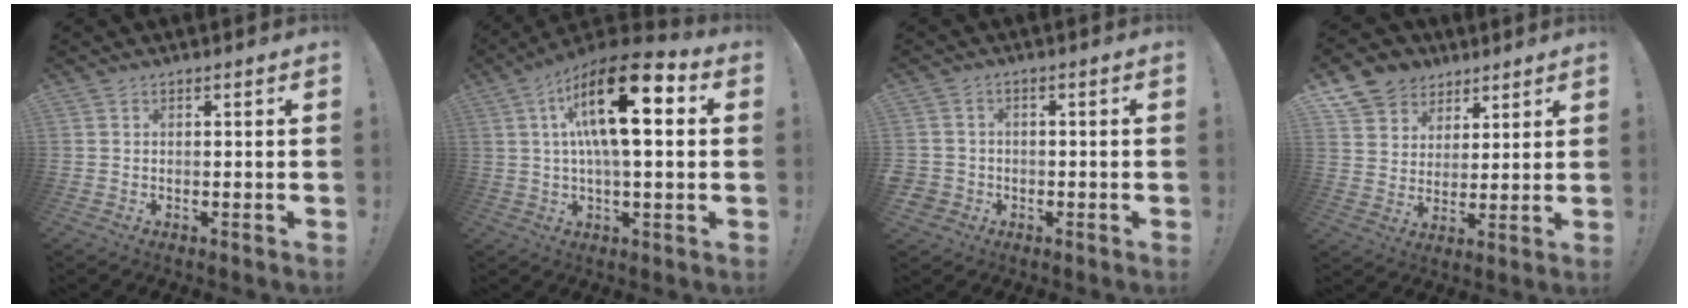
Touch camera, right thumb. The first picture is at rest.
{"total": 20.1, "force": [5.2, 6.5, 18.3], "torque": [-0.316, -0.014, 0.074]}
{"total": 2.9, "force": [-1.1, 2.6, 0.9], "torque": [-0.026, 0.006, -0.019]}
{"total": 9.8, "force": [5.9, 7.6, 1.7], "torque": [-0.030, -0.040, 0.121]}